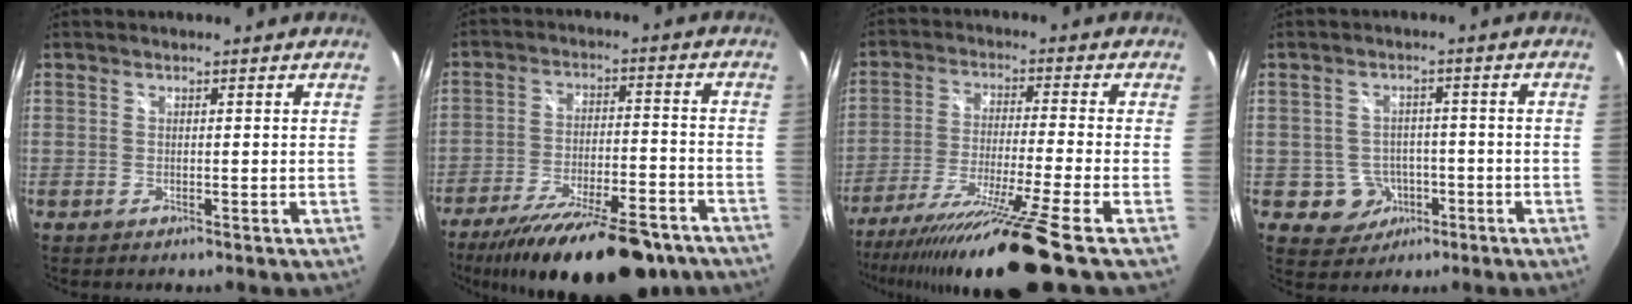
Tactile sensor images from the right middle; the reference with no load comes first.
{"total": 22.6, "force": [-17.8, 5.9, 12.7], "torque": [-0.222, -0.041, -0.262]}
{"total": 17.9, "force": [-14.3, -3.7, 10.1], "torque": [-0.196, -0.057, -0.244]}
{"total": 4.8, "force": [-1.8, 4.4, 0.8], "torque": [-0.028, 0.012, -0.013]}